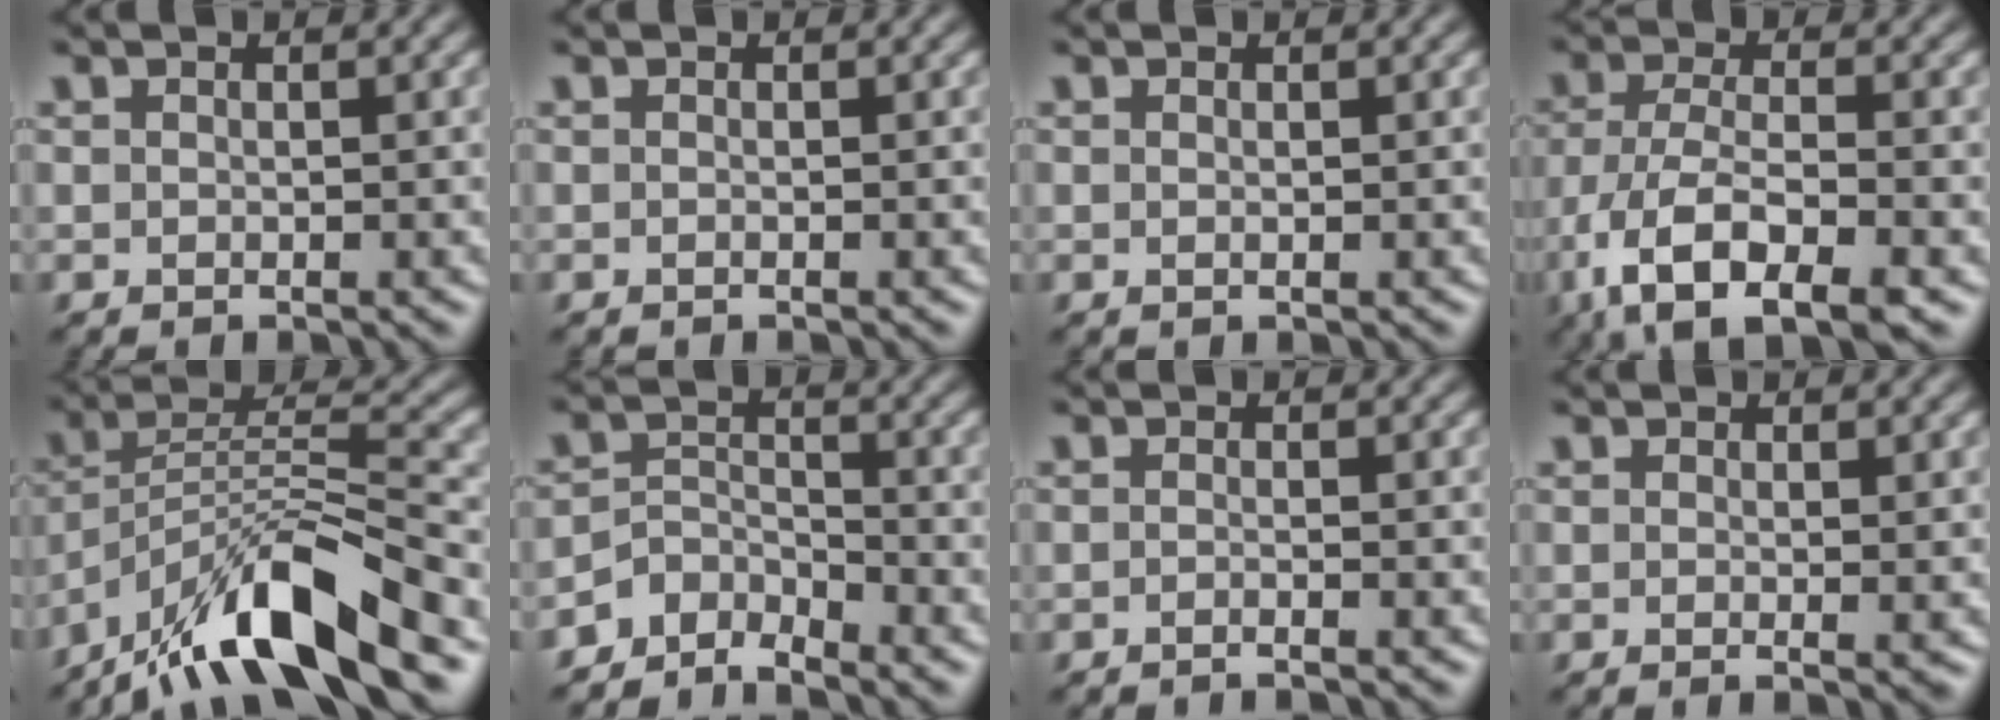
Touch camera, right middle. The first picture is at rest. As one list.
[{"total": 0.0}, {"total": 0.0}, {"total": 8.5, "force": [-4.4, 3.4, 6.4], "torque": [-0.131, -0.012, -0.083]}, {"total": 11.2, "force": [-8.1, 2.5, 7.3], "torque": [-0.127, 0.012, -0.155]}, {"total": 3.3, "force": [-3.0, 1.2, 0.5], "torque": [-0.005, 0.006, -0.065]}, {"total": 1.0, "force": [-0.6, 0.3, 0.8], "torque": [-0.007, -0.005, -0.016]}, {"total": 1.2, "force": [0.1, 0.2, 1.2], "torque": [-0.017, -0.003, 0.001]}]